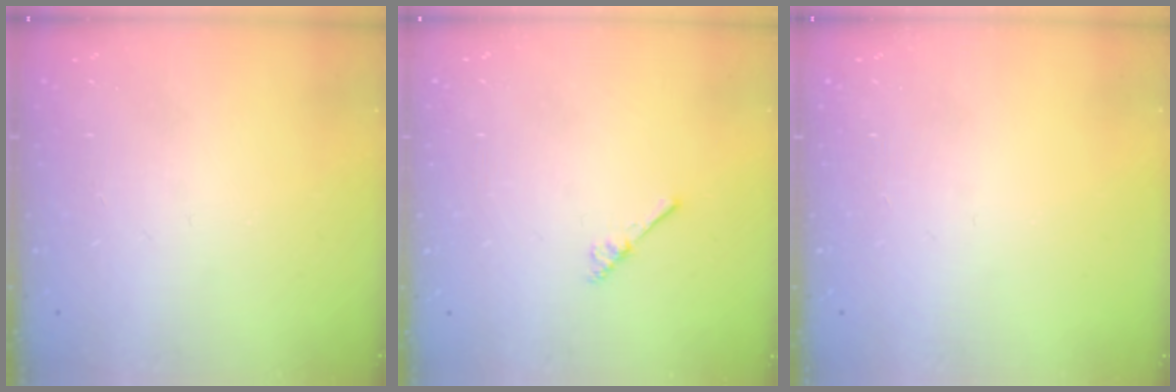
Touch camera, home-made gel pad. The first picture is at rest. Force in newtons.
{"total": 3.0, "press": 3.0, "slide": 0.3}
{"total": 0.0}